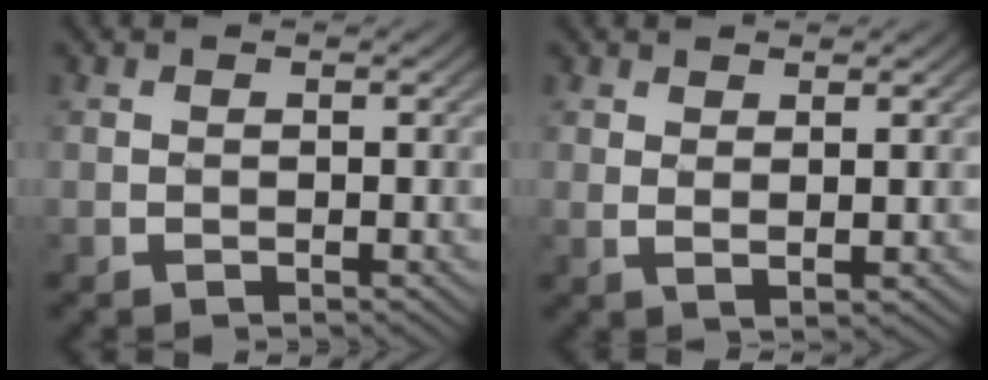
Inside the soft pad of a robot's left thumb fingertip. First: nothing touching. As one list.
[{"total": 2.1, "force": [1.6, 0.7, 1.3], "torque": [-0.017, -0.004, 0.026]}]